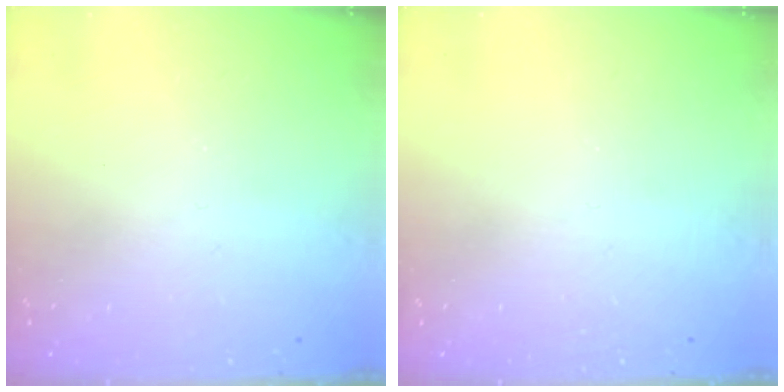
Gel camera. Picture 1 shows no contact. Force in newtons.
{"total": 0.0}